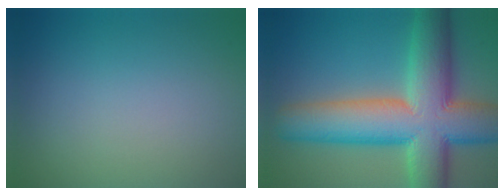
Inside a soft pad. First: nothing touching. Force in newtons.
{"total": 13.5, "press": 13.5, "slide": 0.7}